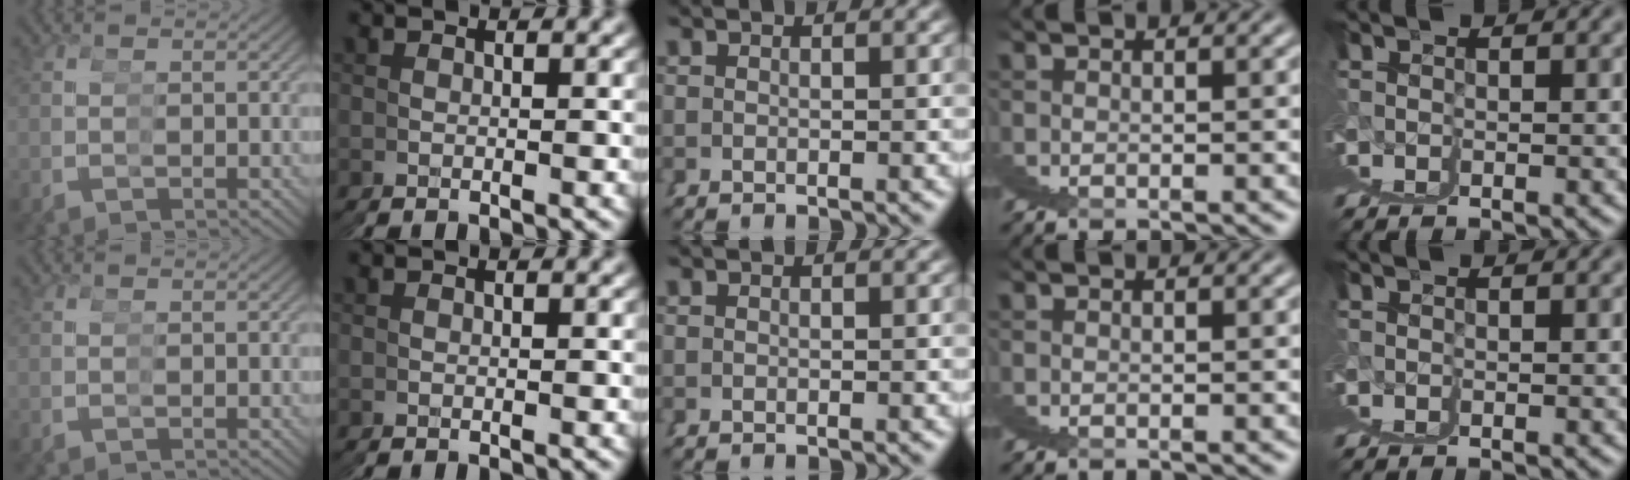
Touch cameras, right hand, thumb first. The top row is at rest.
{}